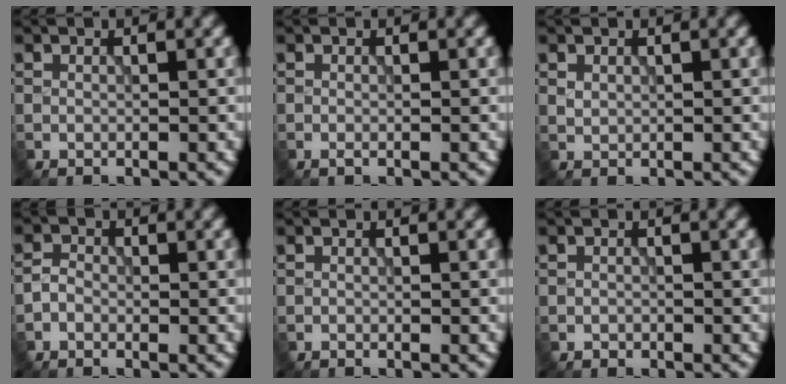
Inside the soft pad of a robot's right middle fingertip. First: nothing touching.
{"total": 0.6, "force": [-0.3, 0.2, 0.4], "torque": [-0.008, 0.001, -0.004]}
{"total": 0.7, "force": [0.3, 0.6, 0.2], "torque": [-0.006, -0.003, 0.008]}
{"total": 1.3, "force": [-0.7, 1.1, 0.5], "torque": [-0.004, 0.003, -0.018]}
{"total": 0.0}
{"total": 0.7, "force": [-0.4, 0.5, -0.1], "torque": [0.004, -0.003, -0.008]}